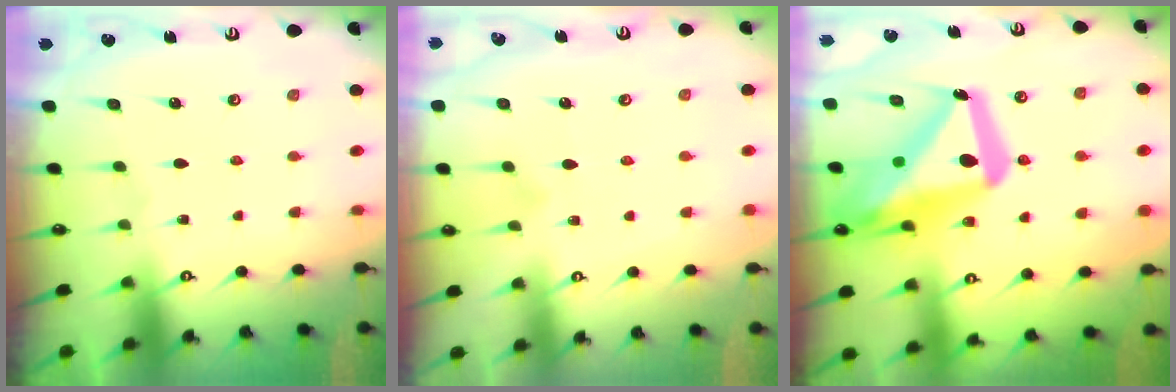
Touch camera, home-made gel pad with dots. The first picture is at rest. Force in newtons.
{"total": 7.1, "press": 7.1, "slide": 0.3}
{"total": 24.0, "press": 23.9, "slide": 2.4}